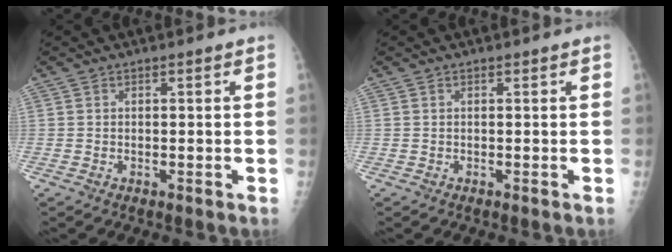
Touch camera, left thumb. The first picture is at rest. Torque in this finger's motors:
{"motor_torque": [0.00, 0.01, -0.15, -0.15, 0.00]}